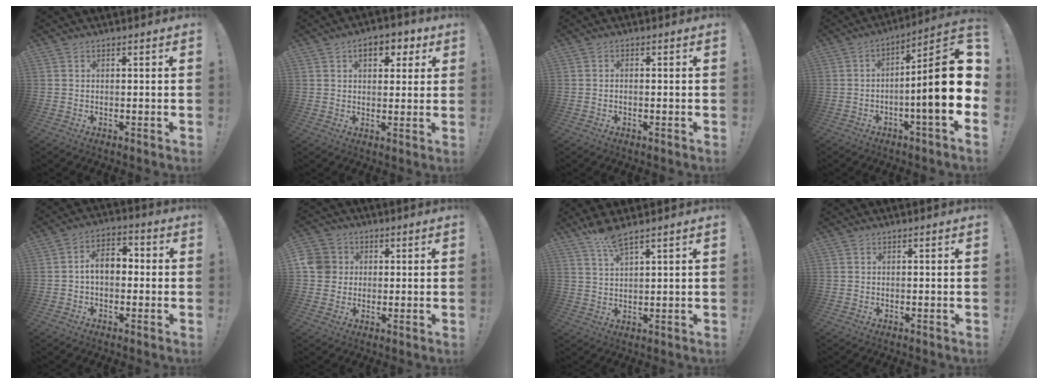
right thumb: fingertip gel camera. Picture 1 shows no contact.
{"total": 7.0, "force": [2.8, 4.3, 4.8], "torque": [-0.061, 0.001, 0.044]}
{"total": 0.6, "force": [-0.3, 0.3, 0.5], "torque": [-0.008, 0.001, -0.005]}
{"total": 19.6, "force": [-1.3, 2.9, 19.4], "torque": [-0.290, 0.001, -0.020]}
{"total": 7.9, "force": [0.1, 4.8, 6.3], "torque": [-0.100, 0.011, 0.003]}
{"total": 7.4, "force": [0.9, 7.0, 2.3], "torque": [-0.037, 0.012, 0.020]}
{"total": 6.0, "force": [4.8, 0.7, 3.5], "torque": [-0.062, -0.024, 0.082]}
{"total": 0.0}